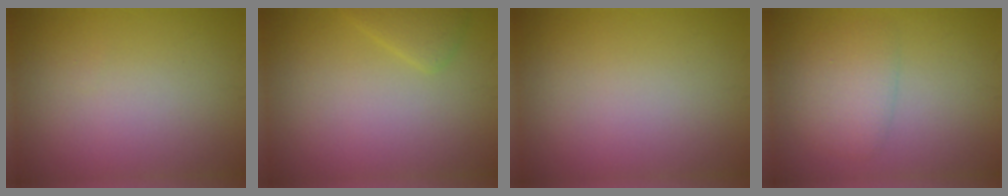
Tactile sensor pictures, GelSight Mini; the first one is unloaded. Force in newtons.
{"total": 1.6, "press": 1.6, "slide": 0.1}
{"total": 0.0}
{"total": 2.9, "press": 2.9, "slide": 0.2}